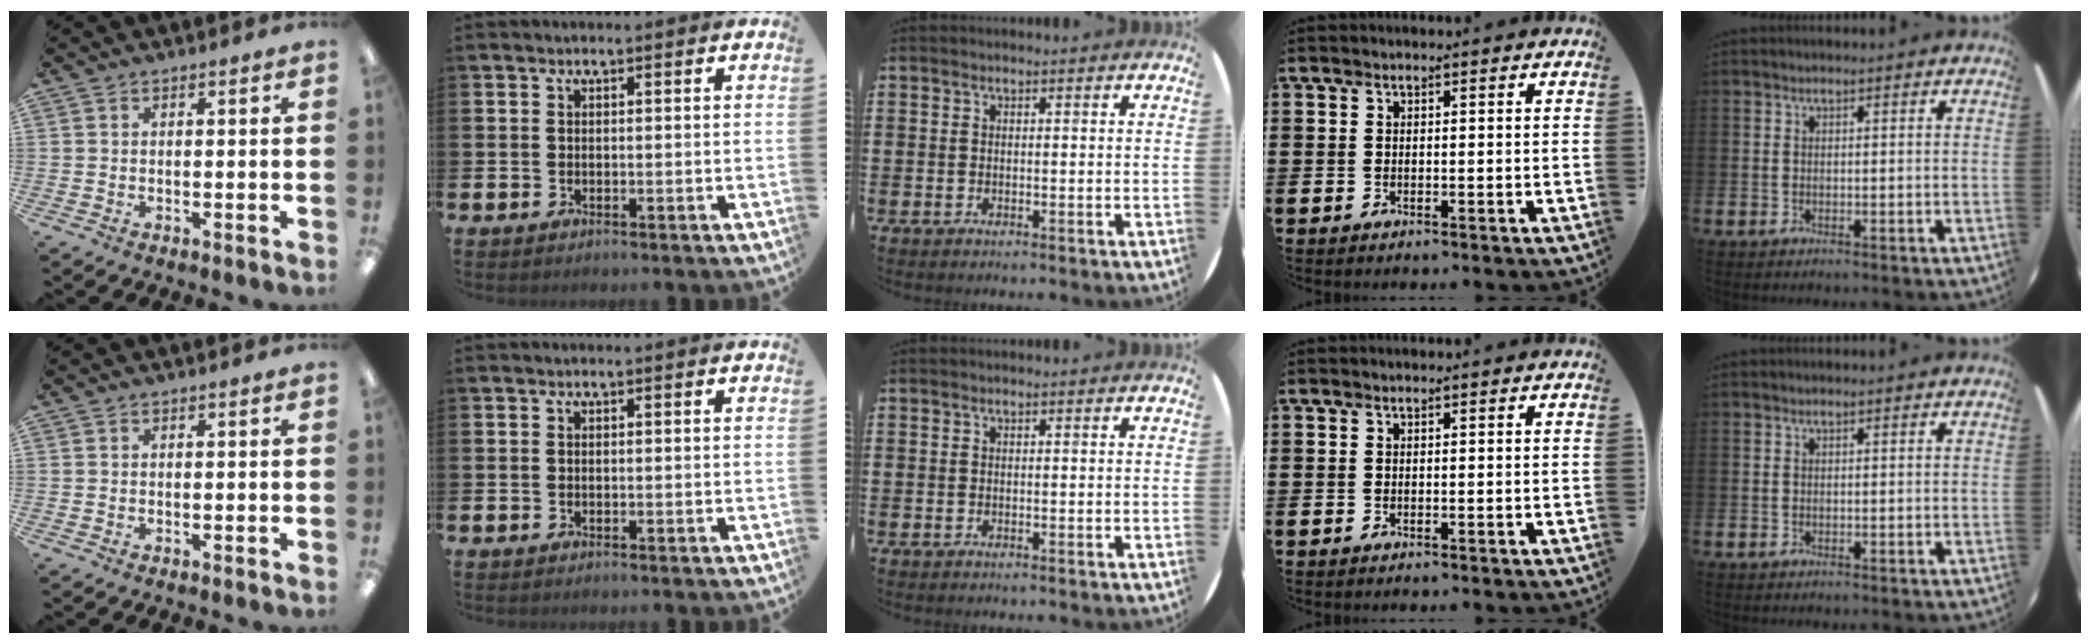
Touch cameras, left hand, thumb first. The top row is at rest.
{}